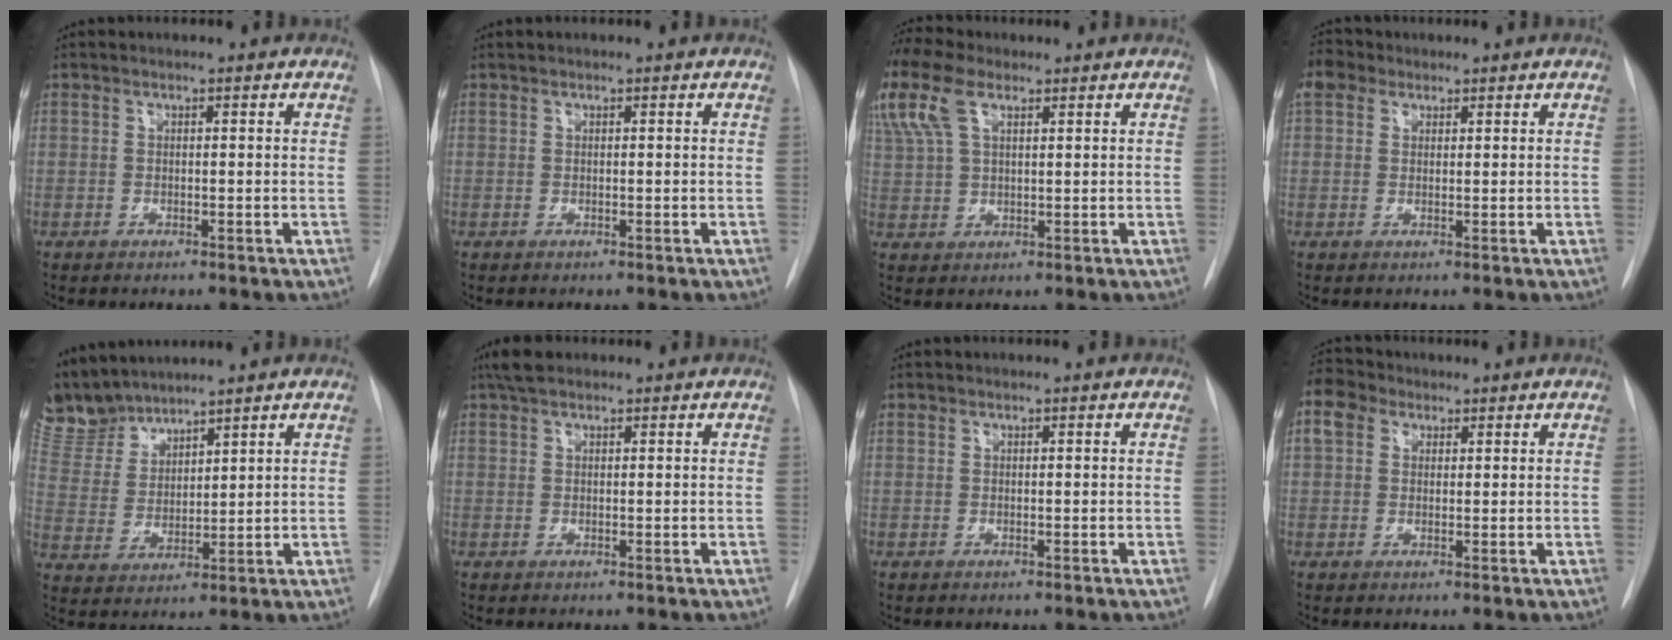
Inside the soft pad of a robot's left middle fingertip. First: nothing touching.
{"total": 0.0}
{"total": 14.2, "force": [8.0, 7.4, 9.2], "torque": [-0.247, 0.044, 0.153]}
{"total": 3.5, "force": [2.0, 2.6, 1.2], "torque": [-0.031, 0.017, 0.038]}
{"total": 9.1, "force": [8.8, 1.9, 1.3], "torque": [-0.050, 0.008, 0.197]}
{"total": 2.8, "force": [2.1, 1.1, 1.4], "torque": [-0.030, 0.016, 0.039]}
{"total": 0.0}
{"total": 5.2, "force": [2.5, 3.9, 2.3], "torque": [-0.058, 0.028, 0.049]}